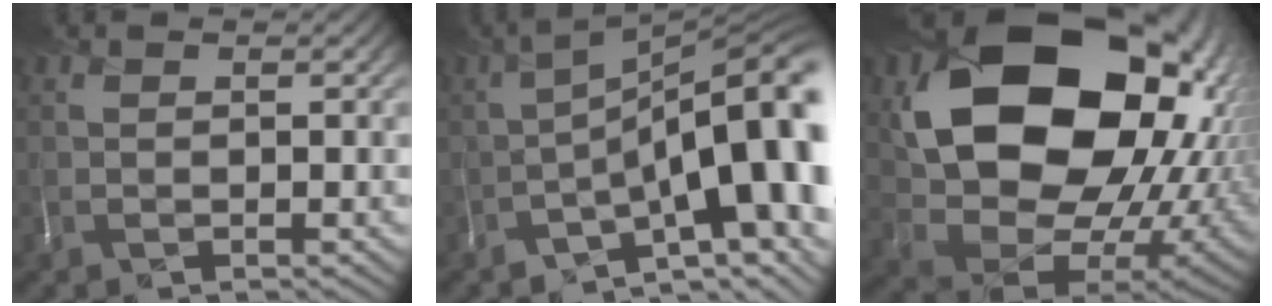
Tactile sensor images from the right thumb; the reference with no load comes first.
{"total": 15.9, "force": [-4.0, 5.9, 14.2], "torque": [-0.178, -0.005, -0.053]}
{"total": 19.7, "force": [5.3, 15.0, 11.7], "torque": [-0.245, -0.039, 0.155]}